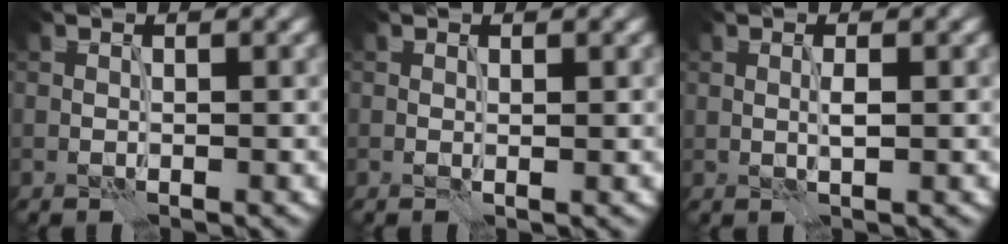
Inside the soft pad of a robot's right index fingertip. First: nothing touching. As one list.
[{"total": 0.0}, {"total": 0.8, "force": [0.0, 0.1, 0.8], "torque": [-0.015, -0.001, 0.002]}]